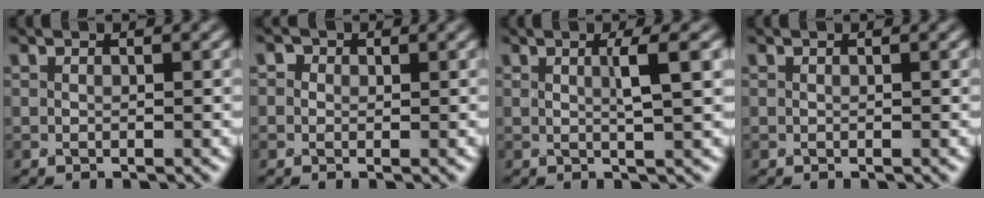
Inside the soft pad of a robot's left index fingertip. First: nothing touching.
{"total": 1.4, "force": [0.0, 1.3, 0.4], "torque": [0.008, 0.010, -0.010]}
{"total": 2.3, "force": [0.1, 0.2, 2.3], "torque": [-0.029, 0.009, 0.008]}
{"total": 0.0}